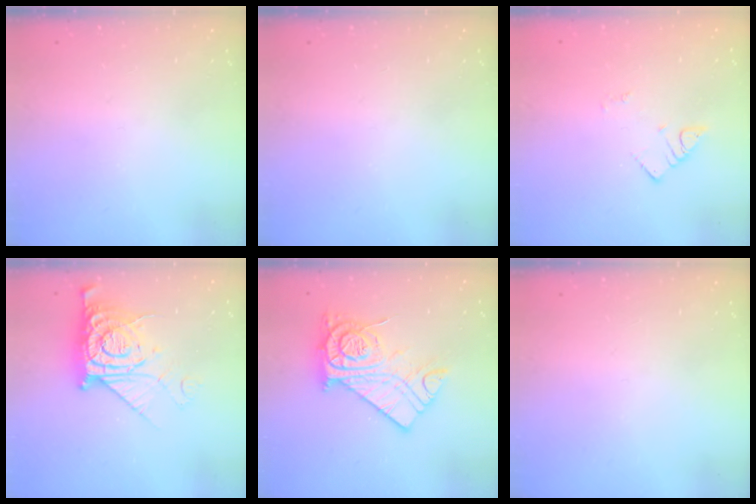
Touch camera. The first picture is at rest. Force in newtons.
{"total": 0.0}
{"total": 2.7, "press": 2.7, "slide": 0.4}
{"total": 11.7, "press": 11.6, "slide": 1.4}
{"total": 14.8, "press": 14.8, "slide": 1.2}
{"total": 0.0}